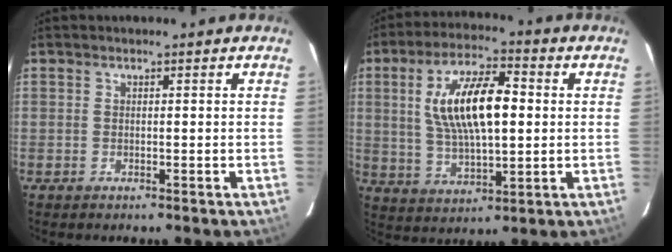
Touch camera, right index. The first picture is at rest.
{"total": 14.8, "force": [2.2, 5.6, 13.5], "torque": [-0.252, 0.011, 0.044]}